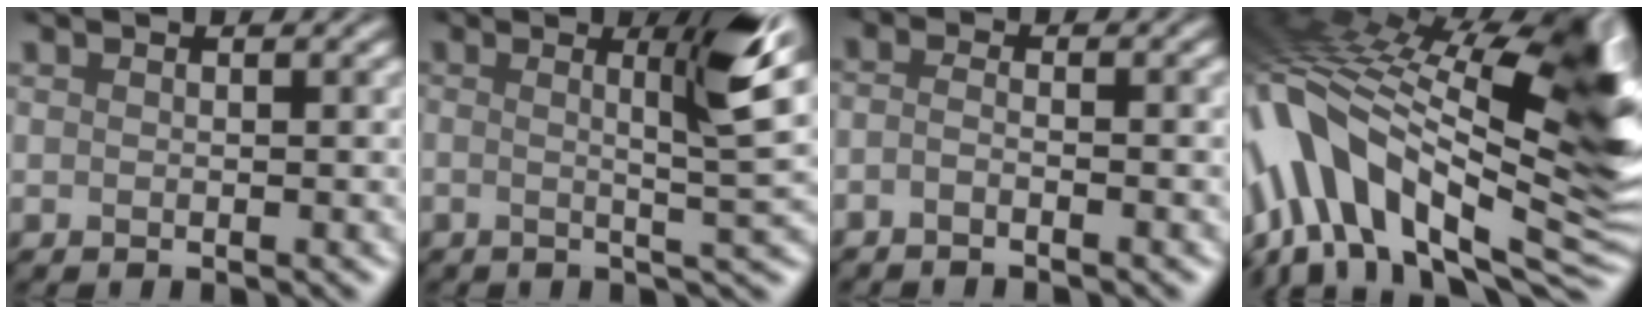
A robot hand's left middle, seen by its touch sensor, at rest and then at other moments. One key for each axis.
{"total": 5.1, "fx": 1.0, "fy": 0.3, "fz": 5.0, "tx": -0.078, "ty": 0.006, "tz": 0.019}
{"total": 1.4, "fx": -1.3, "fy": 0.0, "fz": 0.5, "tx": -0.018, "ty": -0.003, "tz": -0.030}
{"total": 15.3, "fx": -1.0, "fy": 7.8, "fz": 13.1, "tx": -0.242, "ty": 0.007, "tz": -0.013}